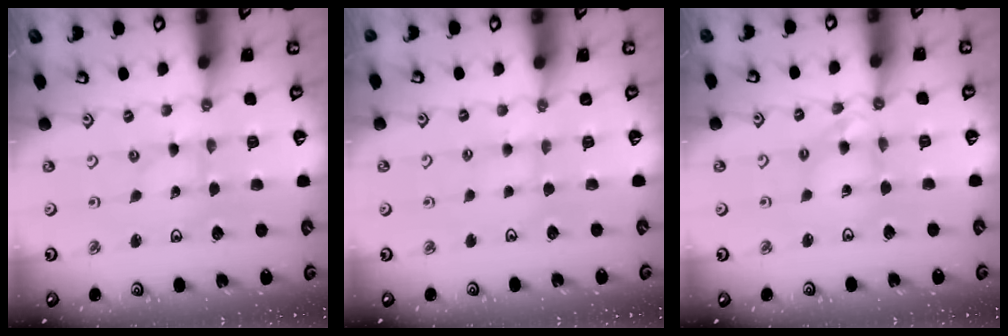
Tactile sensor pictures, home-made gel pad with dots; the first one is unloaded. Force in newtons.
{"total": 3.1, "press": 3.0, "slide": 0.5}
{"total": 7.7, "press": 7.6, "slide": 0.7}